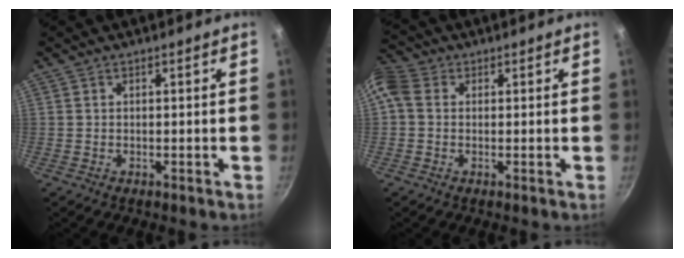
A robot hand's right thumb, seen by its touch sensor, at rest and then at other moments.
{"total": 6.3, "force": [0.7, 5.1, 3.6], "torque": [-0.082, 0.017, -0.001]}